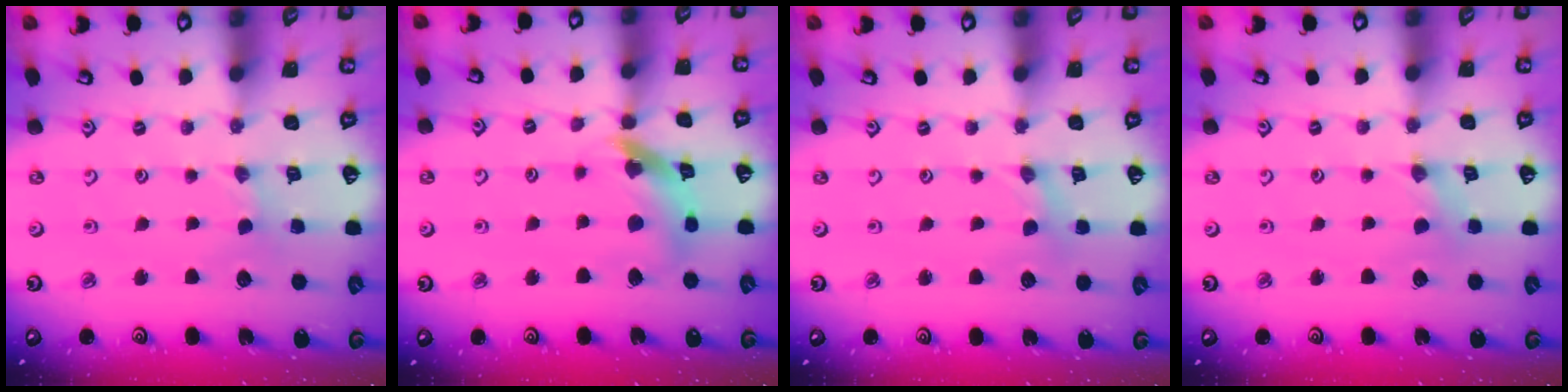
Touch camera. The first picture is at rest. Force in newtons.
{"total": 13.0, "press": 12.9, "slide": 1.5}
{"total": 0.8, "press": 0.8, "slide": 0.2}
{"total": 0.7, "press": 0.7, "slide": 0.2}